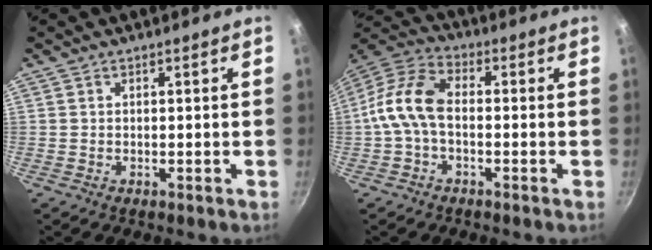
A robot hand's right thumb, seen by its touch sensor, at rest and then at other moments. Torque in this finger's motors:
{"motor_torque": [0.36, 1.22, 1.14, -0.65, 0.14]}